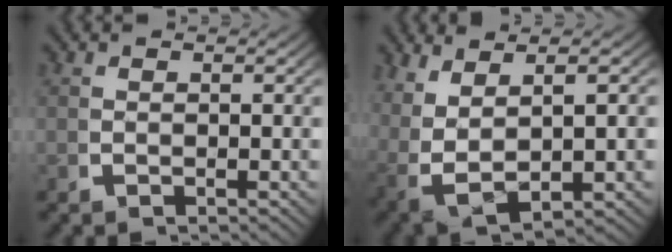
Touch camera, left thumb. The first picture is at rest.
{"total": 7.9, "force": [-0.6, 5.4, 5.8], "torque": [-0.147, -0.037, 0.014]}